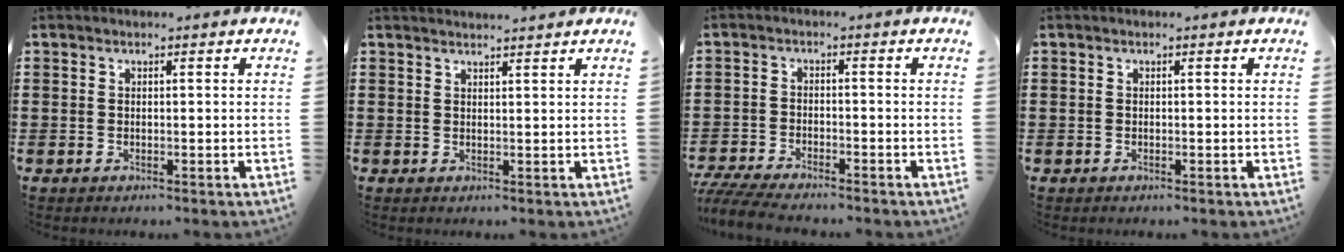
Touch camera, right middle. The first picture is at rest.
{"total": 1.6, "force": [1.5, -0.3, 0.2], "torque": [-0.005, 0.000, 0.029]}
{"total": 4.6, "force": [-4.4, 0.3, 1.3], "torque": [-0.041, -0.010, -0.092]}
{"total": 0.0}